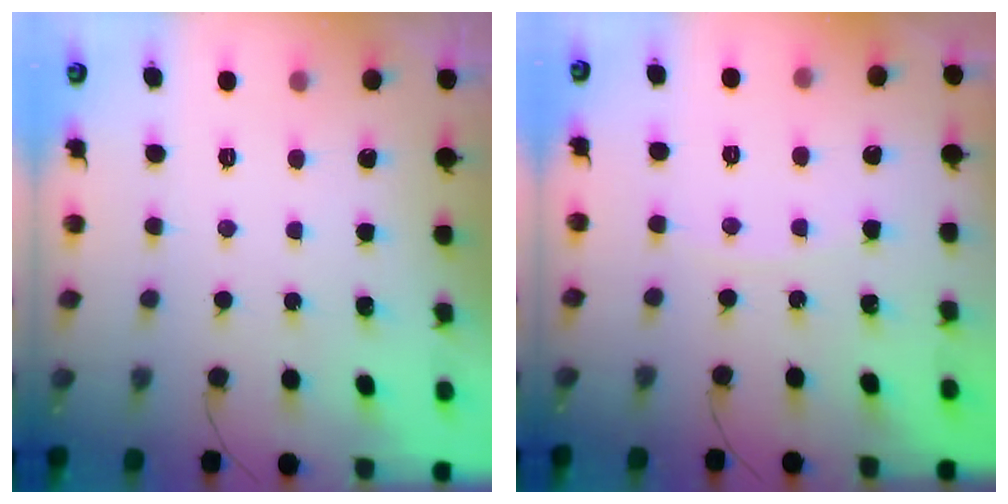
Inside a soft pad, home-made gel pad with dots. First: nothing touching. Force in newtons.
{"total": 2.7, "press": 2.7, "slide": 0.5}